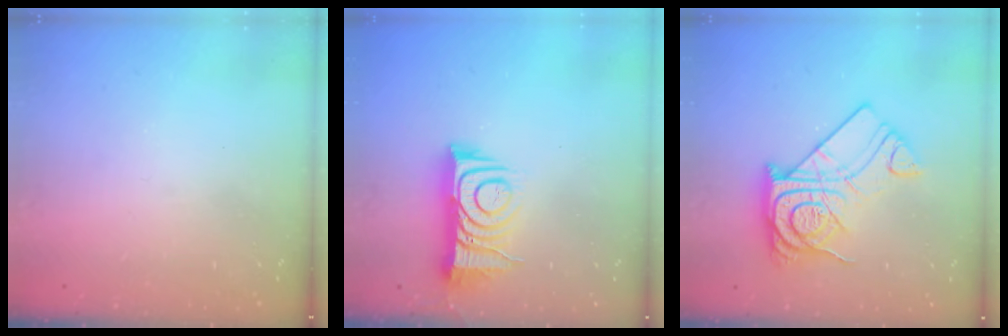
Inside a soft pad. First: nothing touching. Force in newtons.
{"total": 12.0, "press": 12.0, "slide": 1.1}
{"total": 15.9, "press": 15.9, "slide": 1.4}